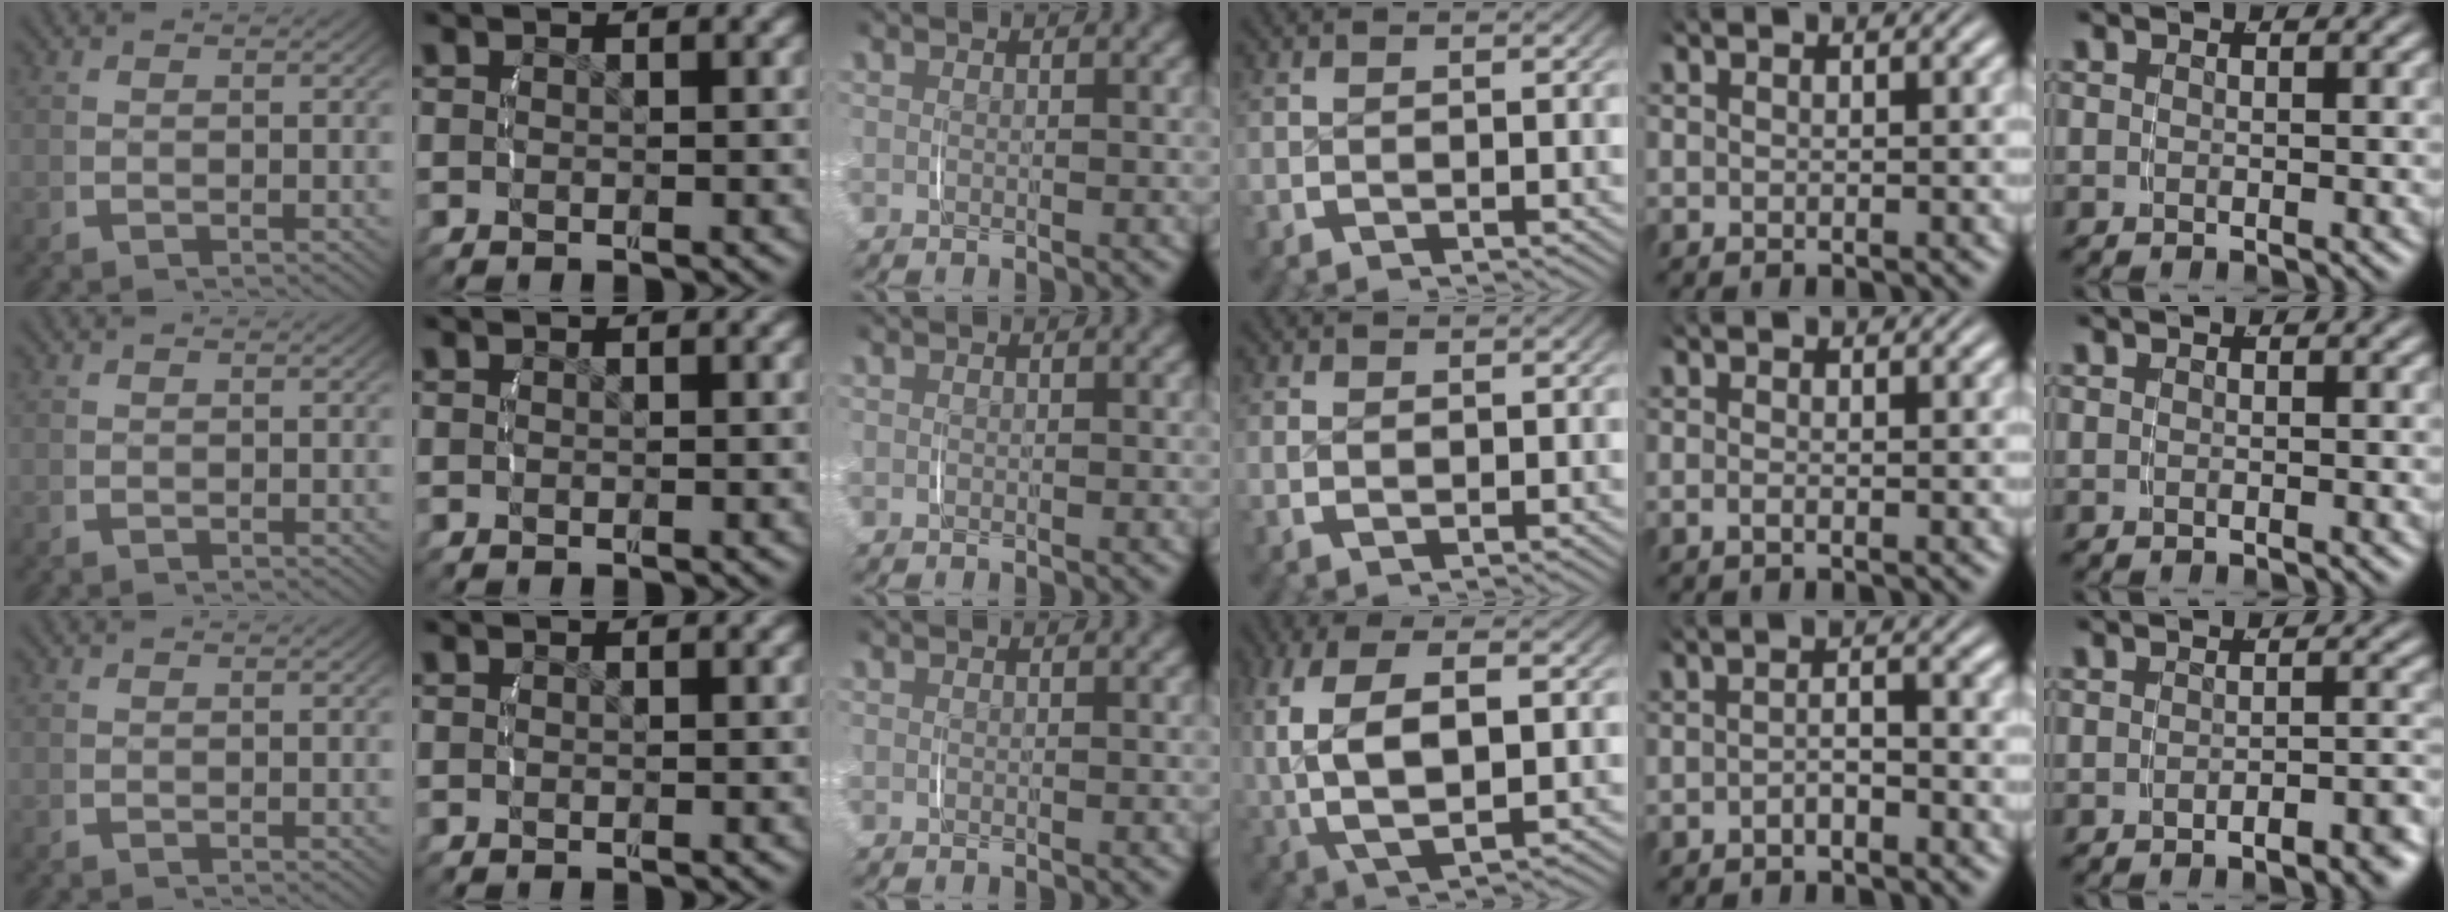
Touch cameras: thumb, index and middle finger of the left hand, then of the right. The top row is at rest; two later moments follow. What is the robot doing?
{"motion": "lift_and_place", "object": "napkin"}